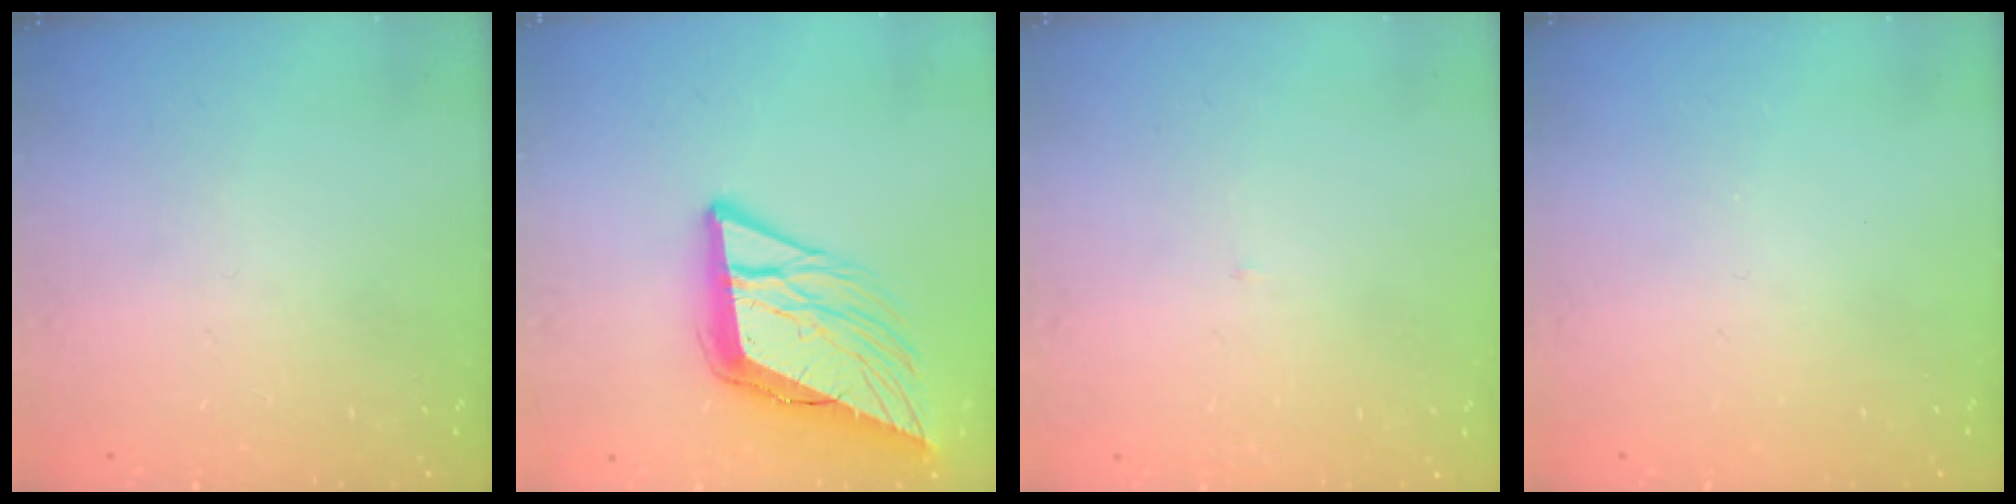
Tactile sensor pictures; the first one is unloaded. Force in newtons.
{"total": 15.3, "press": 15.1, "slide": 2.7}
{"total": 2.1, "press": 2.1, "slide": 0.1}
{"total": 0.0}